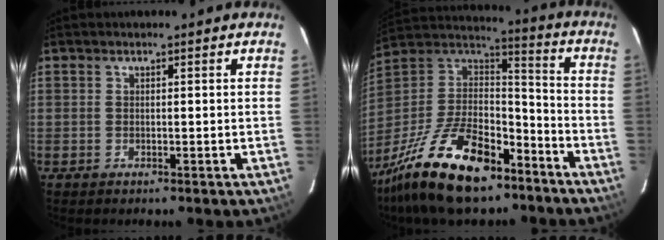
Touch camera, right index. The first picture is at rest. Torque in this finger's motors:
{"motor_torque": [0.98, -1.16, 1.03, 0.17]}